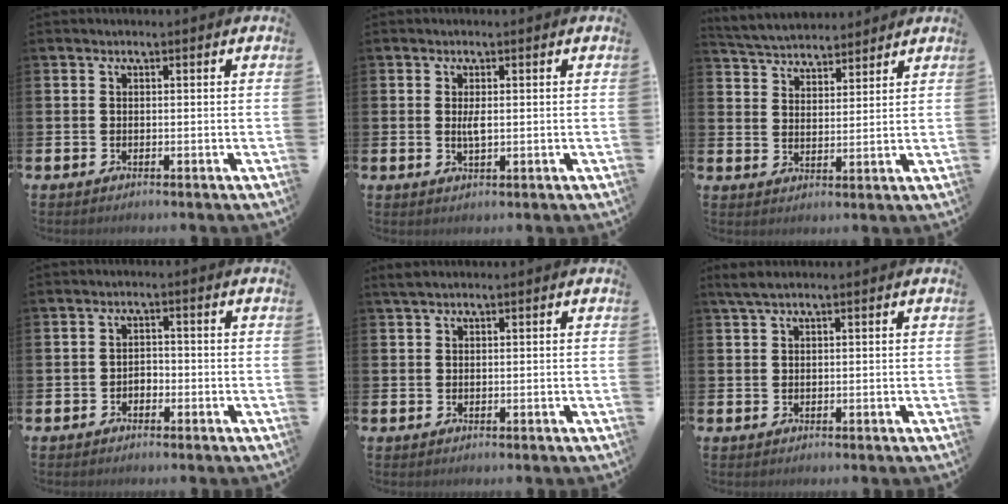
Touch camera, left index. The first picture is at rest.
{"total": 1.8, "force": [0.4, 0.5, 1.7], "torque": [-0.031, 0.001, 0.004]}
{"total": 4.7, "force": [4.6, 1.0, 0.0], "torque": [-0.023, -0.024, 0.084]}
{"total": 1.5, "force": [-1.1, 1.0, 0.3], "torque": [-0.007, 0.002, -0.025]}
{"total": 1.2, "force": [1.0, 0.2, 0.6], "torque": [-0.019, 0.005, 0.020]}
{"total": 1.9, "force": [1.3, 0.2, 1.4], "torque": [-0.034, 0.006, 0.025]}